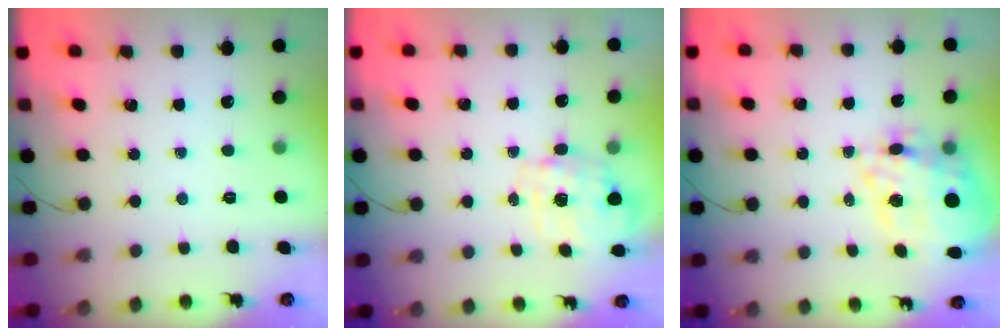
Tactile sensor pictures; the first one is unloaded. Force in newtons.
{"total": 2.8, "press": 2.7, "slide": 0.9}
{"total": 19.3, "press": 18.9, "slide": 4.3}